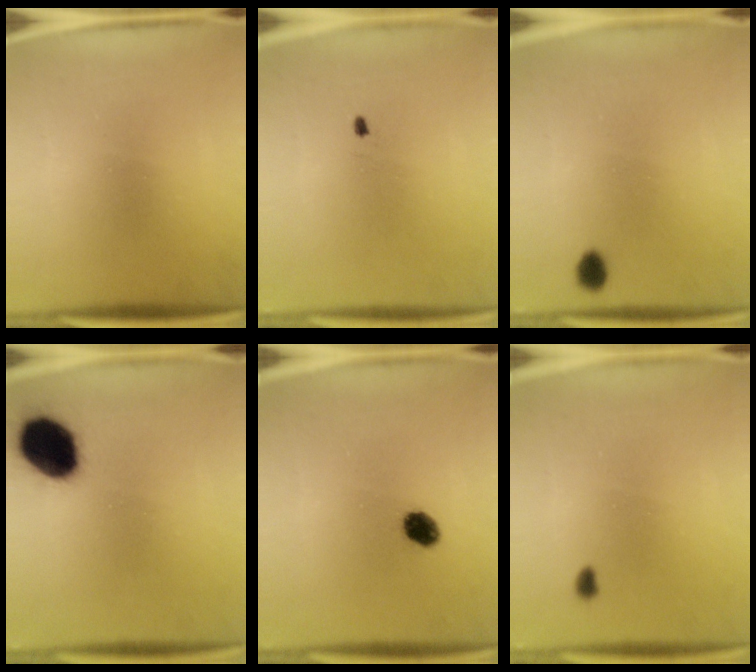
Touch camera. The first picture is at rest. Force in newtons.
{"total": 0.5}
{"total": 3.0}
{"total": 15.8}
{"total": 4.5}
{"total": 0.9}